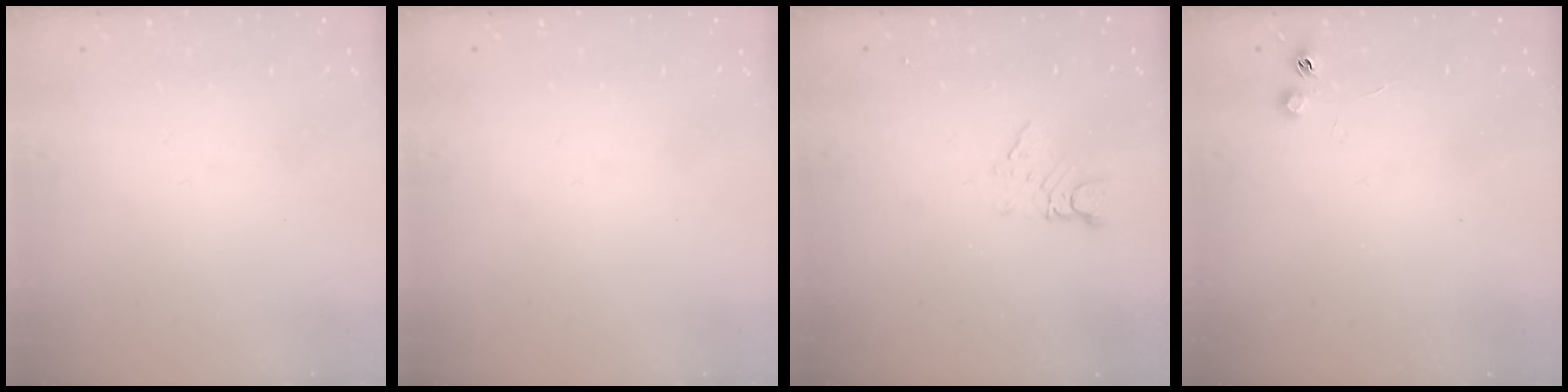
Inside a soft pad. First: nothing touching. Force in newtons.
{"total": 0.0}
{"total": 3.2, "press": 3.2, "slide": 0.4}
{"total": 4.5, "press": 4.4, "slide": 0.6}